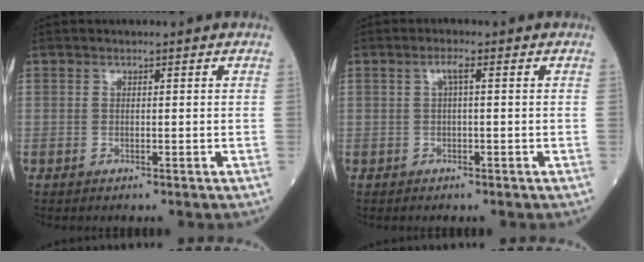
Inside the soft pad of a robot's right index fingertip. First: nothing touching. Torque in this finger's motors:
{"motor_torque": [0.11, 0.08, 0.13, 0.04]}